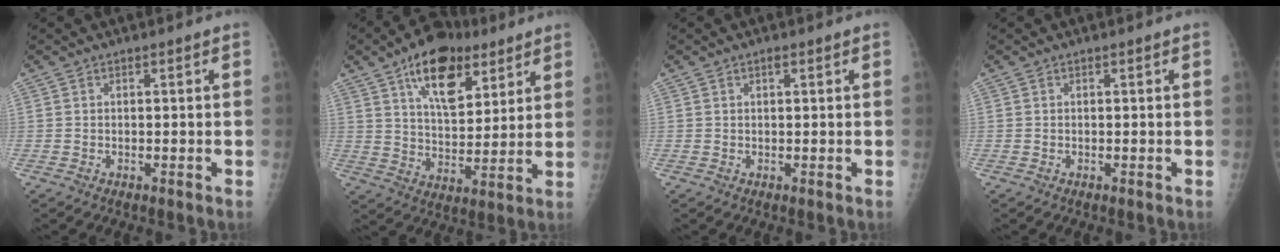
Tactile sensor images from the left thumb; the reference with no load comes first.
{"total": 16.0, "force": [8.8, 8.2, 10.6], "torque": [-0.129, -0.032, 0.144]}
{"total": 0.8, "force": [0.5, 0.4, 0.6], "torque": [-0.007, -0.001, 0.007]}
{"total": 0.0}